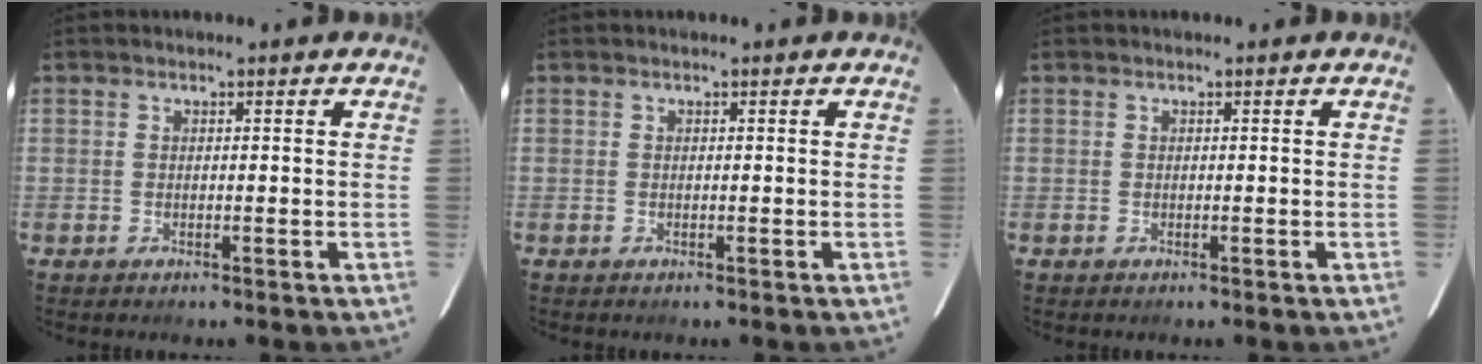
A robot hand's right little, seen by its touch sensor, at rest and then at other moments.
{"total": 0.0}
{"total": 0.0}